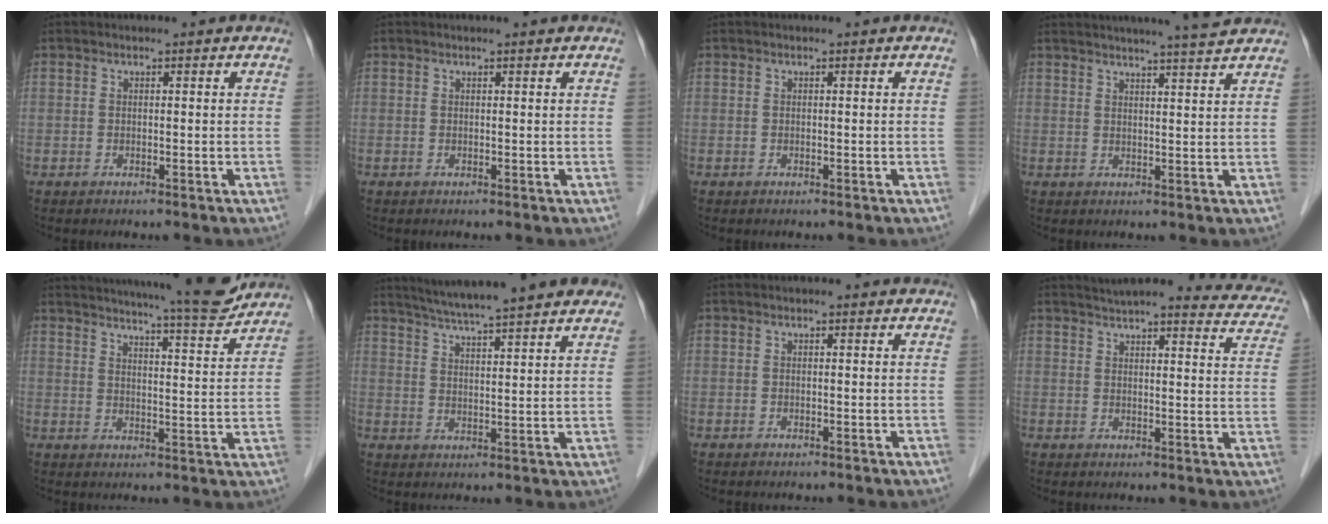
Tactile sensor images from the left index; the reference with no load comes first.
{"total": 0.7, "force": [0.7, -0.1, 0.3], "torque": [-0.009, 0.003, 0.013]}
{"total": 0.0}
{"total": 8.7, "force": [7.9, -0.7, 3.5], "torque": [-0.057, 0.008, 0.096]}
{"total": 15.2, "force": [14.0, 0.4, 6.0], "torque": [-0.092, -0.022, 0.182]}
{"total": 18.9, "force": [16.3, 1.0, 9.4], "torque": [-0.150, 0.026, 0.222]}
{"total": 1.2, "force": [1.1, 0.3, 0.3], "torque": [-0.015, 0.009, 0.008]}
{"total": 13.3, "force": [12.2, 2.0, 4.8], "torque": [-0.042, -0.020, 0.126]}